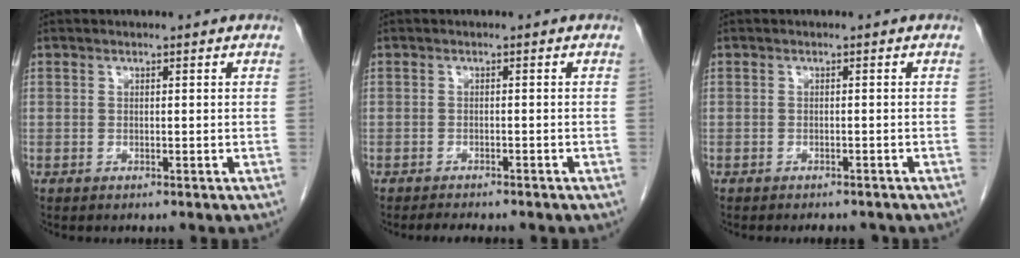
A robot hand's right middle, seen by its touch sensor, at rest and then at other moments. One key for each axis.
{"total": 4.3, "fx": -3.6, "fy": 1.0, "fz": 2.0, "tx": -0.029, "ty": -0.006, "tz": -0.042}
{"total": 3.2, "fx": -2.9, "fy": 1.1, "fz": 1.0, "tx": -0.011, "ty": -0.003, "tz": -0.033}